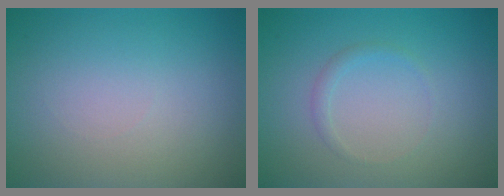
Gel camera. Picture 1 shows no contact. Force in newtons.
{"total": 0.9, "press": 0.9, "slide": 0.1}